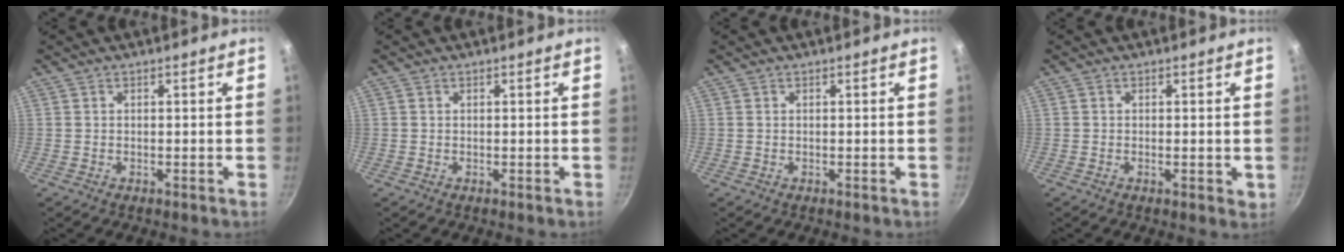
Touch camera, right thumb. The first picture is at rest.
{"total": 0.0}
{"total": 0.0}
{"total": 1.7, "force": [-0.1, 0.7, 1.6], "torque": [-0.021, -0.003, -0.001]}